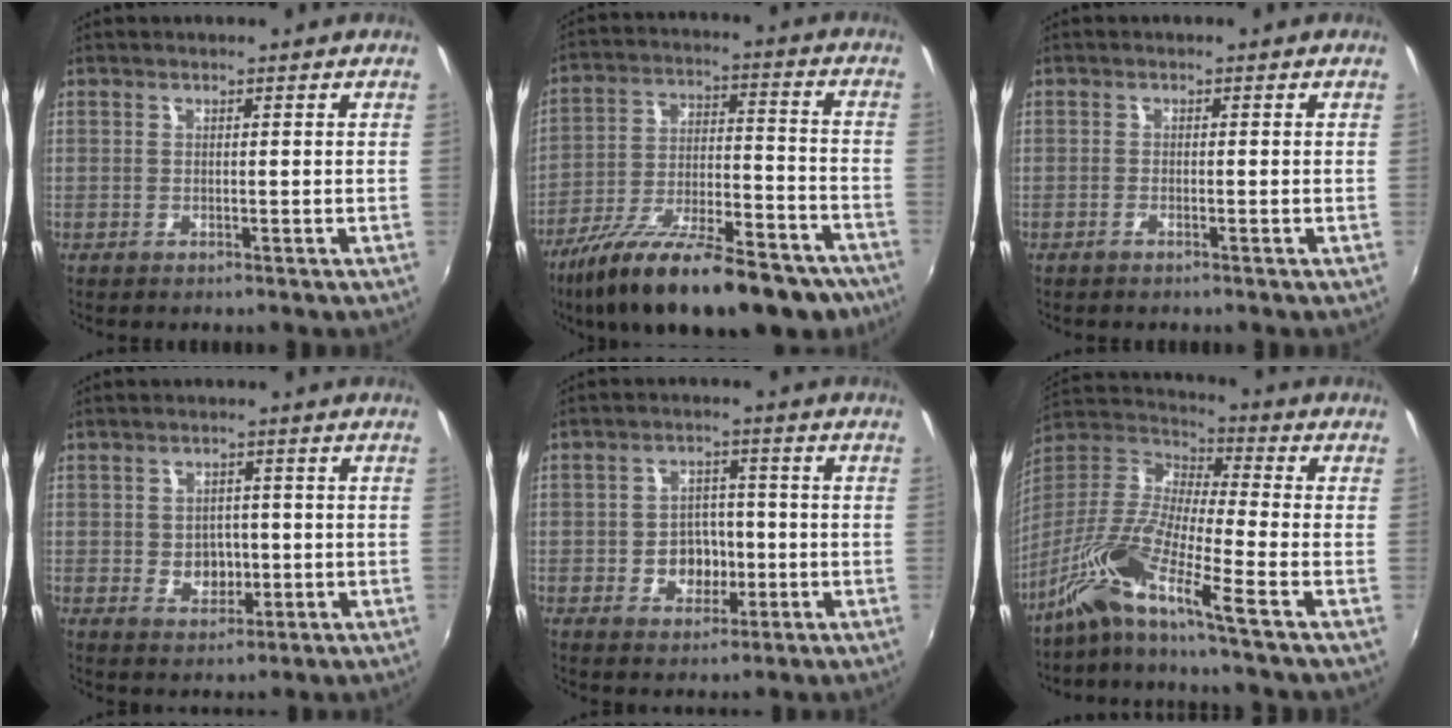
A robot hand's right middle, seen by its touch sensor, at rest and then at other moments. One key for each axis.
{"total": 26.2, "fx": -19.6, "fy": 8.2, "fz": 15.3, "tx": -0.261, "ty": -0.039, "tz": -0.289}
{"total": 0.8, "fx": -0.7, "fy": 0.0, "fz": 0.5, "tx": -0.012, "ty": -0.001, "tz": -0.017}
{"total": 4.3, "fx": -0.5, "fy": 3.7, "fz": 2.2, "tx": -0.038, "ty": 0.002, "tz": -0.002}
{"total": 6.0, "fx": -1.6, "fy": 5.0, "fz": 3.1, "tx": -0.059, "ty": 0.011, "tz": -0.018}
{"total": 11.7, "fx": -7.9, "fy": -0.2, "fz": 8.7, "tx": -0.168, "ty": -0.004, "tz": -0.168}